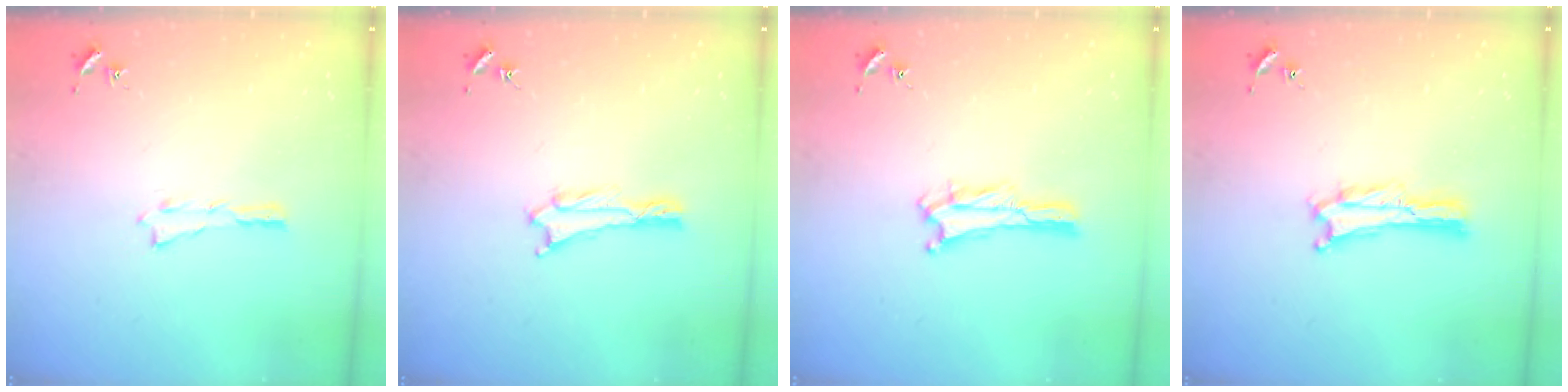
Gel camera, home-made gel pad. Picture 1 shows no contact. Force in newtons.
{"total": 1.0, "press": 1.0, "slide": 0.2}
{"total": 1.3, "press": 1.3, "slide": 0.4}
{"total": 0.0}